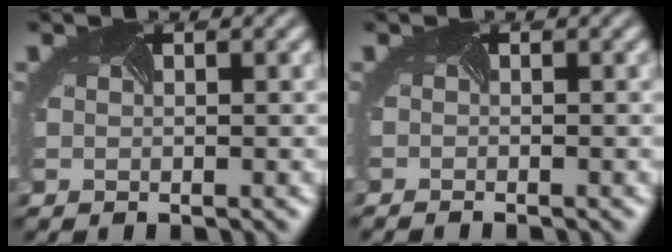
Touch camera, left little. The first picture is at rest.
{"total": 1.4, "force": [-1.4, -0.2, 0.0], "torque": [-0.002, -0.010, -0.022]}